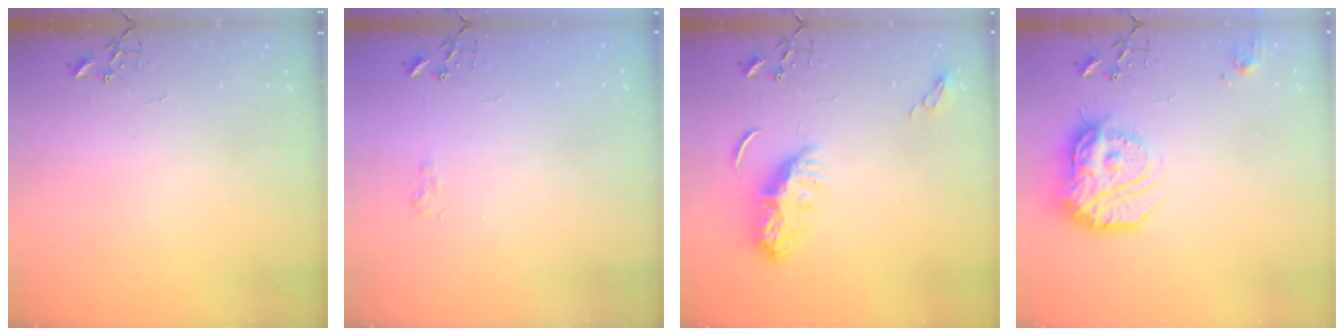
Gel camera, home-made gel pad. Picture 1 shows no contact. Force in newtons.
{"total": 6.1, "press": 6.1, "slide": 0.8}
{"total": 8.5, "press": 8.5, "slide": 0.3}
{"total": 19.3, "press": 19.2, "slide": 1.7}